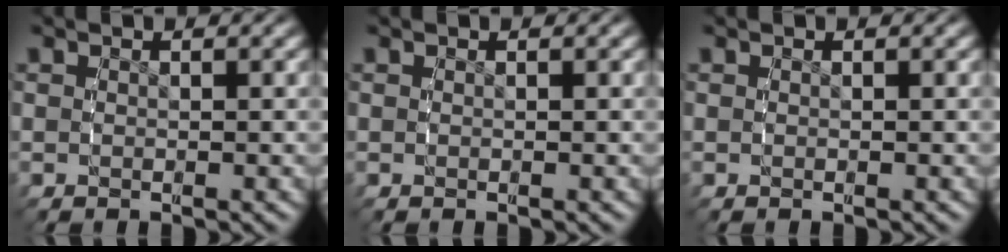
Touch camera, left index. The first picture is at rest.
{"total": 0.0}
{"total": 0.0}